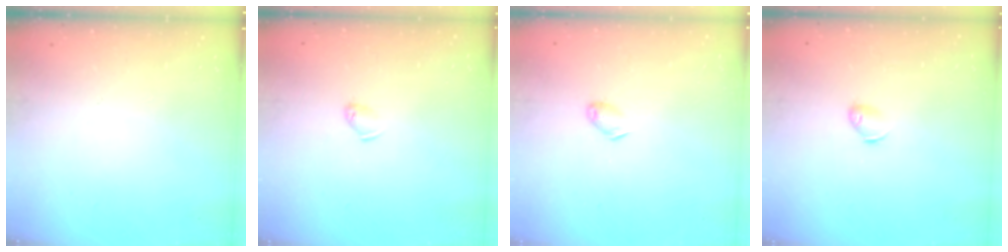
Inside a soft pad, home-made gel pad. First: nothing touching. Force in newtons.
{"total": 3.7, "press": 3.6, "slide": 0.8}
{"total": 5.4, "press": 5.4, "slide": 0.7}
{"total": 3.9, "press": 3.8, "slide": 0.7}